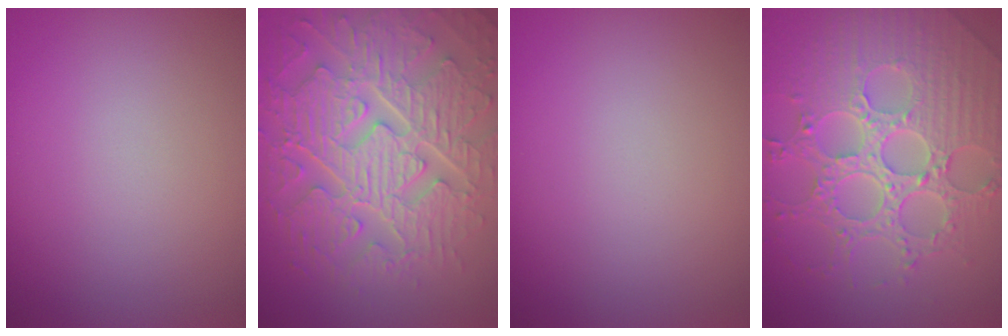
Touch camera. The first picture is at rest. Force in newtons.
{"total": 9.2, "press": 6.8, "slide": 6.2}
{"total": 0.0}
{"total": 8.3, "press": 6.2, "slide": 5.5}